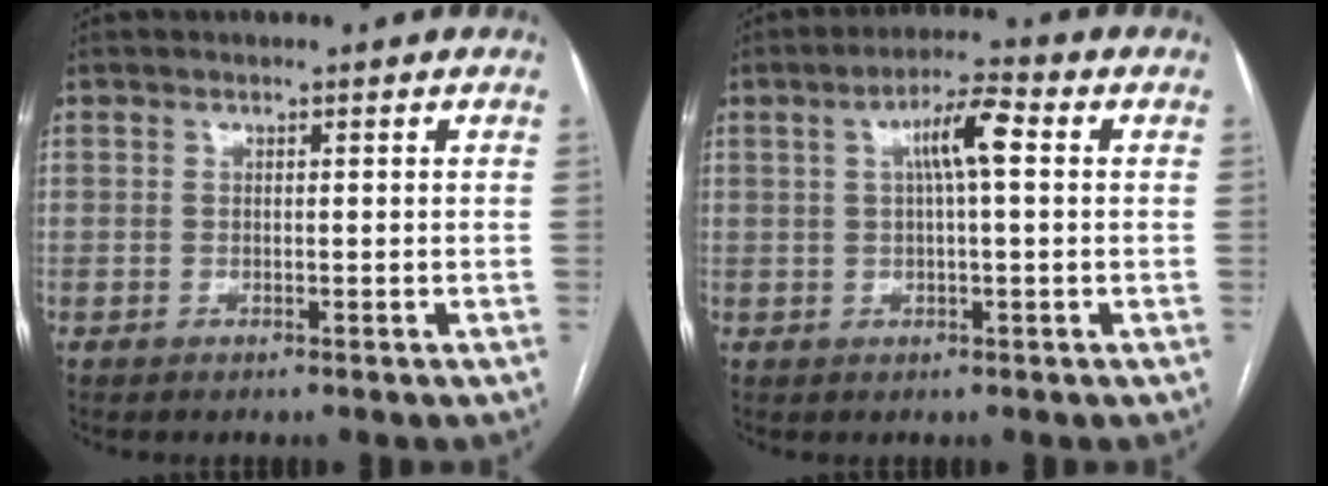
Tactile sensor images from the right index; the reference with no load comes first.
{"total": 6.3, "force": [1.4, 0.9, 6.0], "torque": [-0.109, 0.017, 0.022]}